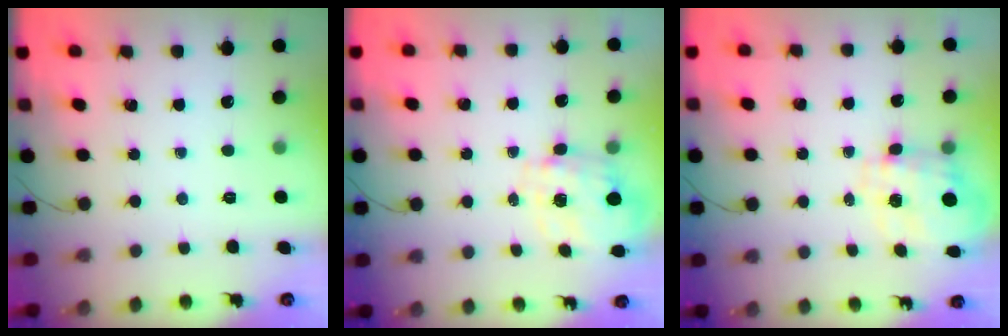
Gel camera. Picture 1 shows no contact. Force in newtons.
{"total": 2.8, "press": 2.6, "slide": 1.0}
{"total": 3.6, "press": 3.4, "slide": 1.1}